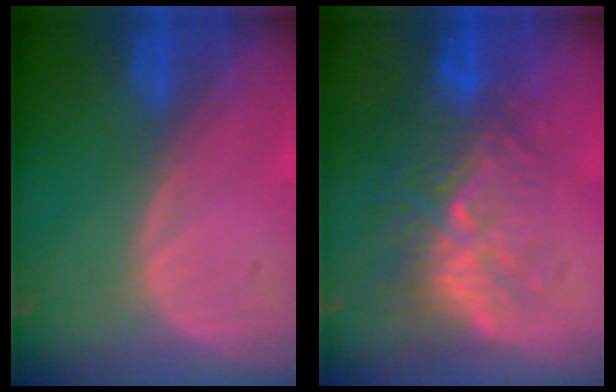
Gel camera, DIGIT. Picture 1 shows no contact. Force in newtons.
{"total": 9.1, "press": 8.4, "slide": 3.4}